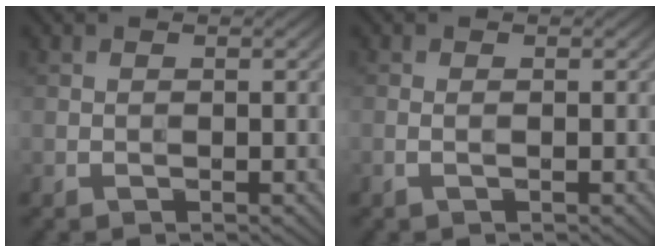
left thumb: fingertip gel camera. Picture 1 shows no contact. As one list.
[{"total": 0.8, "force": [0.4, -0.5, 0.4], "torque": [-0.013, 0.000, 0.006]}]